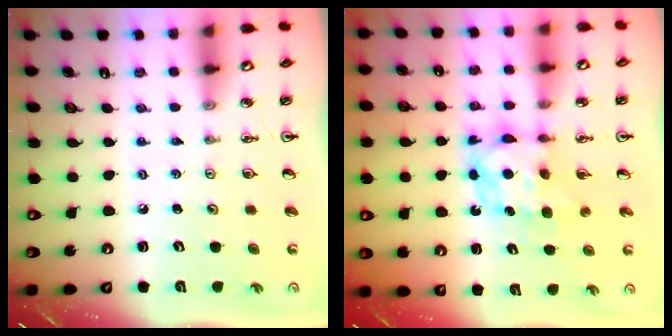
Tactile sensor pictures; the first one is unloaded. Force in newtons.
{"total": 6.5, "press": 6.5, "slide": 0.5}